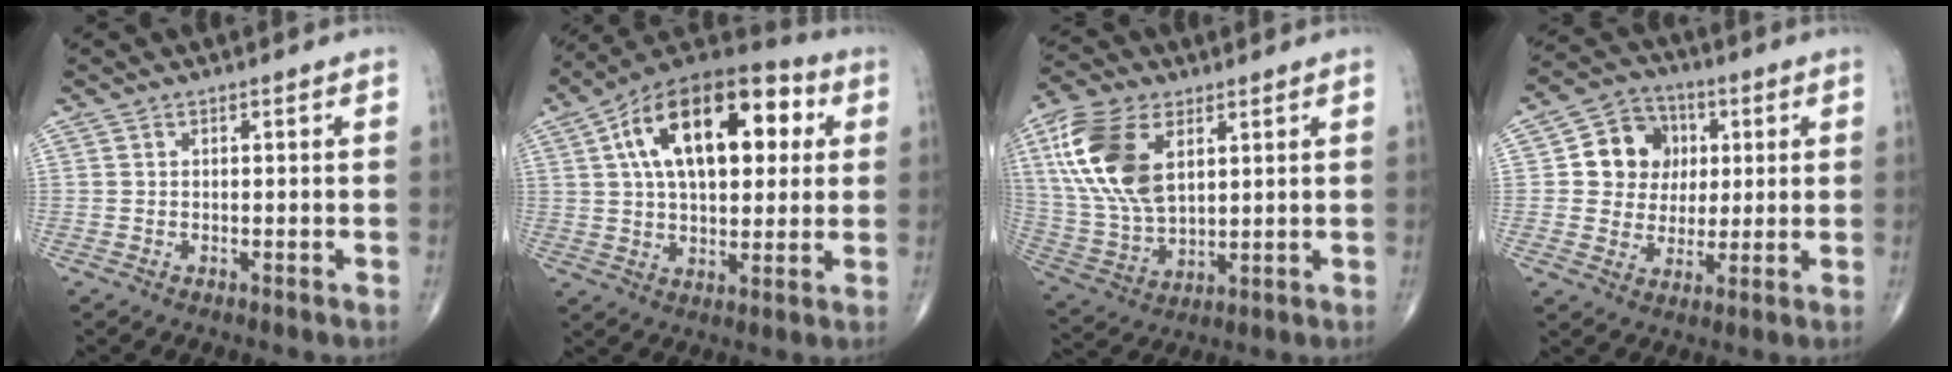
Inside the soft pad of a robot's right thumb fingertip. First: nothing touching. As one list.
[{"total": 22.8, "force": [6.2, 12.1, 18.4], "torque": [-0.271, 0.020, 0.088]}, {"total": 17.3, "force": [5.9, 9.7, 13.0], "torque": [-0.268, -0.015, 0.116]}, {"total": 10.8, "force": [2.1, 9.7, 4.3], "torque": [-0.020, 0.004, 0.032]}]